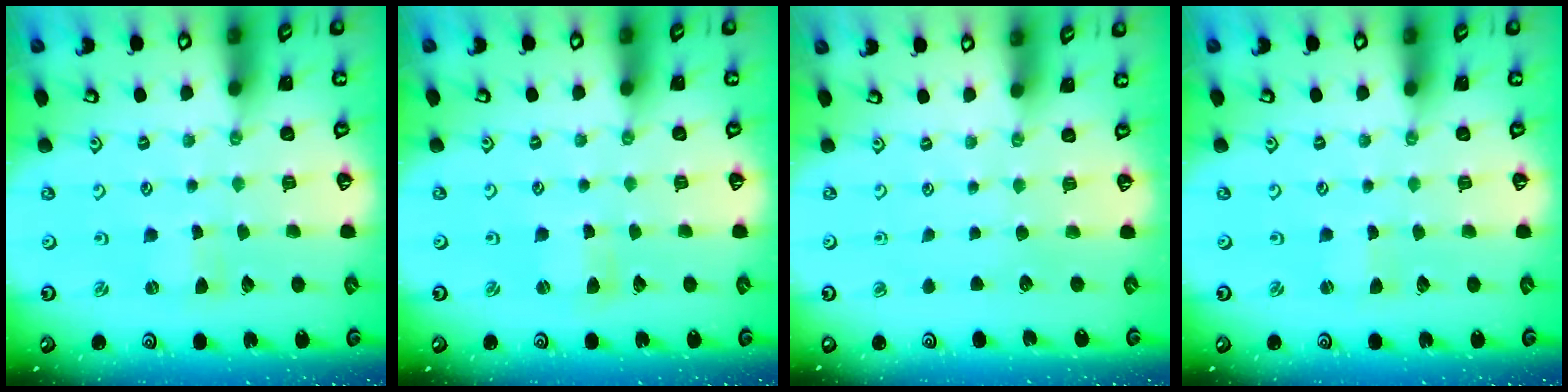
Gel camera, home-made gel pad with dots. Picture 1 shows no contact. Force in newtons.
{"total": 1.2, "press": 1.2, "slide": 0.2}
{"total": 0.0}
{"total": 0.0}